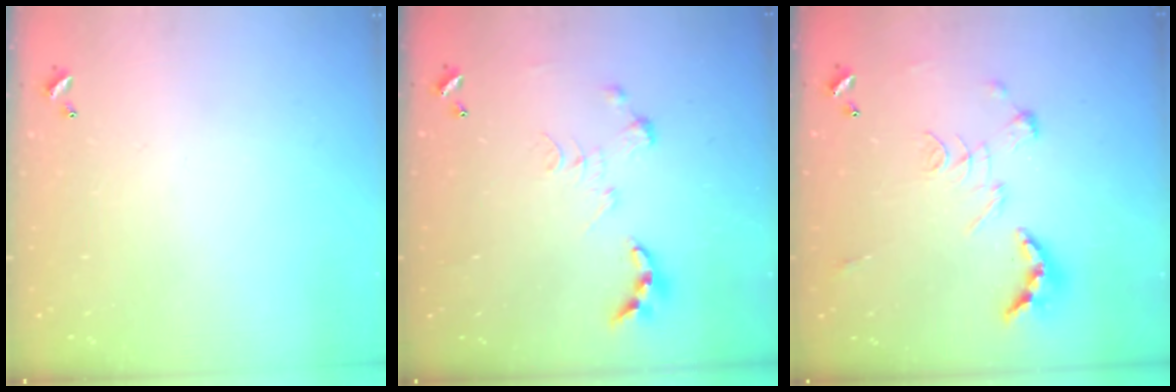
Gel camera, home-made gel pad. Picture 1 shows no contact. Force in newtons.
{"total": 0.0}
{"total": 2.5, "press": 2.0, "slide": 1.5}